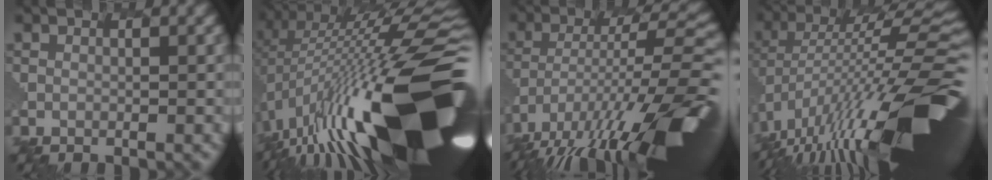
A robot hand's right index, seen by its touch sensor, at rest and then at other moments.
{"total": 18.9, "force": [-3.8, 6.0, 17.6], "torque": [-0.279, -0.017, -0.057]}
{"total": 14.7, "force": [-7.9, 4.2, 11.7], "torque": [-0.225, -0.003, -0.140]}
{"total": 14.9, "force": [-4.3, 4.3, 13.6], "torque": [-0.248, 0.016, -0.089]}